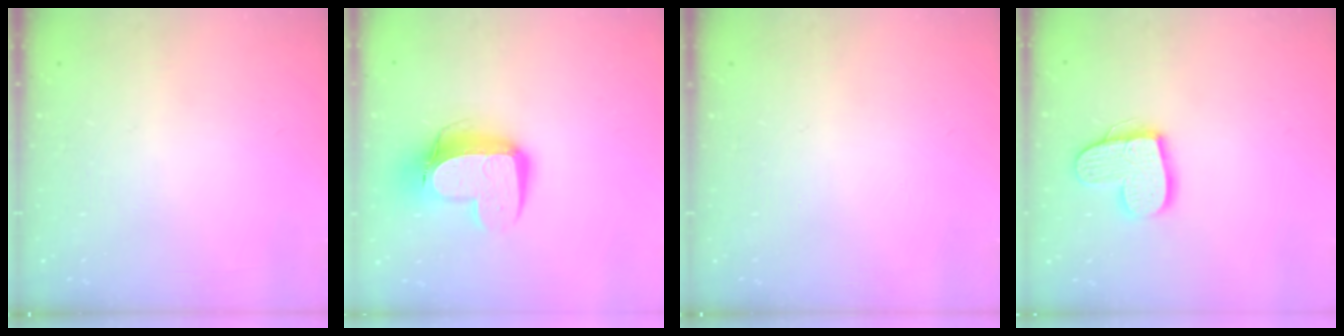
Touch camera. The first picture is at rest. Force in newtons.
{"total": 13.9, "press": 13.8, "slide": 1.4}
{"total": 0.0}
{"total": 13.4, "press": 13.4, "slide": 0.8}